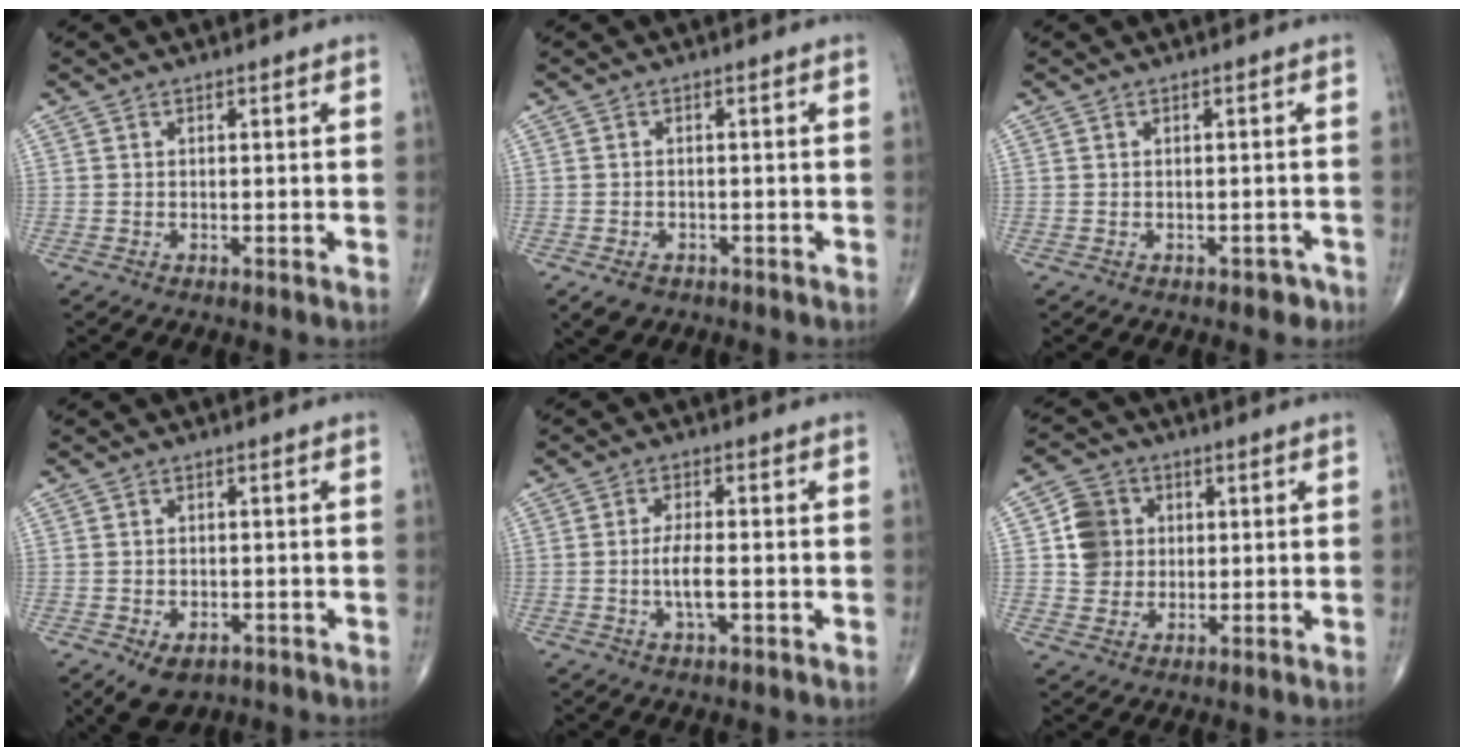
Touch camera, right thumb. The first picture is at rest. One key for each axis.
{"total": 3.5, "fx": -2.0, "fy": 2.4, "fz": 1.6, "tx": -0.024, "ty": 0.000, "tz": -0.025}
{"total": 1.8, "fx": -1.1, "fy": 1.2, "fz": 0.7, "tx": 0.002, "ty": 0.010, "tz": -0.010}
{"total": 5.8, "fx": -3.1, "fy": 3.7, "fz": 3.2, "tx": -0.046, "ty": 0.008, "tz": -0.038}
{"total": 4.9, "fx": -1.0, "fy": 1.8, "fz": 4.4, "tx": -0.085, "ty": 0.002, "tz": -0.019}
{"total": 7.7, "fx": 1.2, "fy": 7.0, "fz": 2.8, "tx": -0.021, "ty": 0.001, "tz": 0.018}